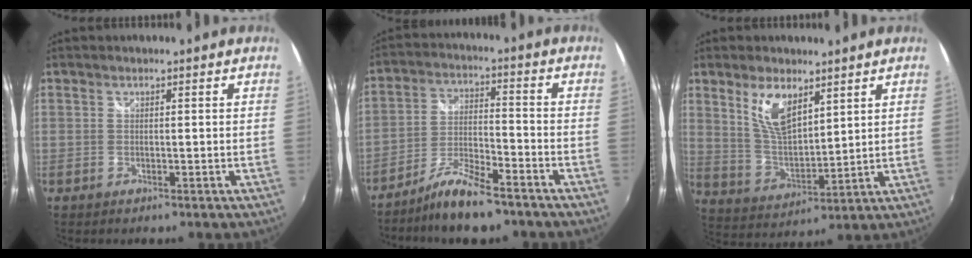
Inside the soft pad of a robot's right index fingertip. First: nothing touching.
{"total": 9.9, "force": [-7.9, 2.0, 5.6], "torque": [-0.122, -0.002, -0.145]}
{"total": 9.7, "force": [5.4, 4.3, 6.9], "torque": [-0.127, -0.001, 0.113]}